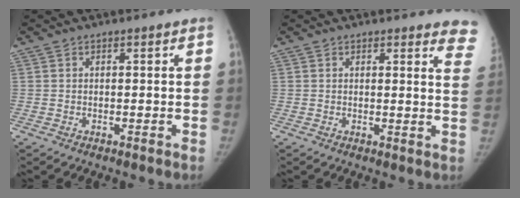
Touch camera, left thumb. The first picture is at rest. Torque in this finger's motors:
{"motor_torque": [1.25, -0.32, 0.49, -0.42, 0.12]}